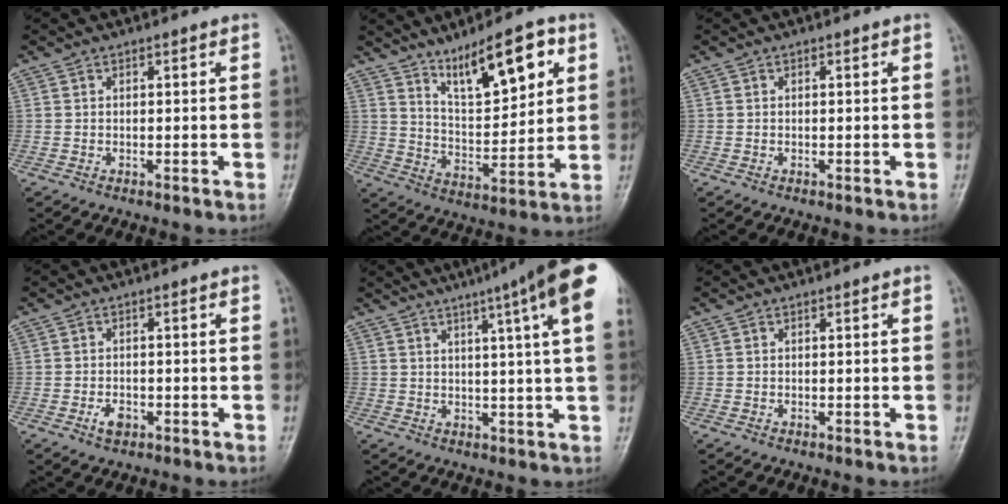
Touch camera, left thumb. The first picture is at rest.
{"total": 13.6, "force": [7.4, 4.9, 10.4], "torque": [-0.140, -0.037, 0.131]}
{"total": 0.0}
{"total": 2.5, "force": [-1.1, 1.6, 1.6], "torque": [-0.026, 0.003, -0.019]}
{"total": 17.1, "force": [9.1, 1.0, 14.5], "torque": [-0.196, -0.007, 0.100]}
{"total": 0.0}